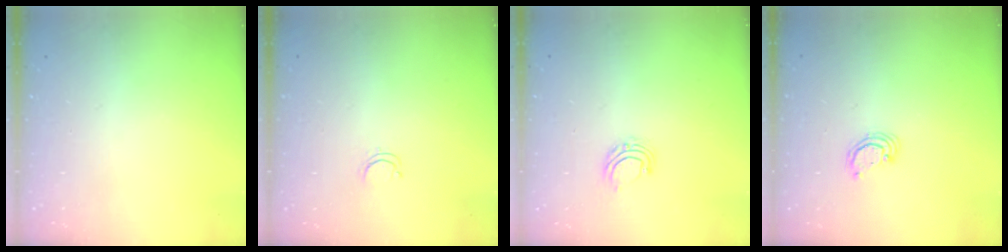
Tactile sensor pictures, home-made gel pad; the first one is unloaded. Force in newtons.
{"total": 2.4, "press": 2.4, "slide": 0.2}
{"total": 5.9, "press": 5.9, "slide": 0.4}
{"total": 2.5, "press": 2.5, "slide": 0.2}